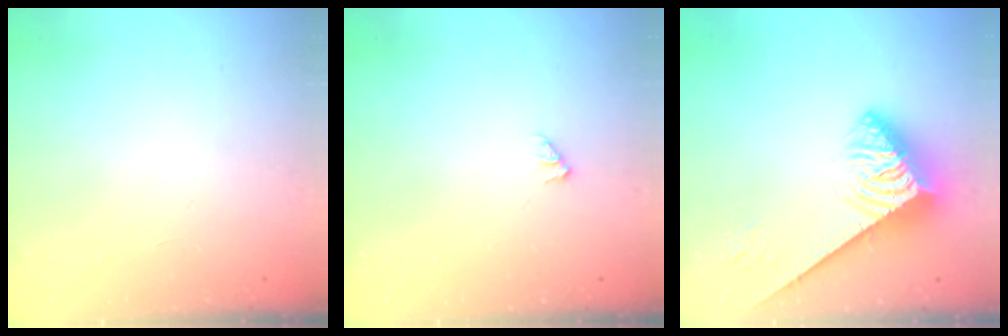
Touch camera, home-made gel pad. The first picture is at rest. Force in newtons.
{"total": 0.0}
{"total": 4.1, "press": 4.0, "slide": 0.7}